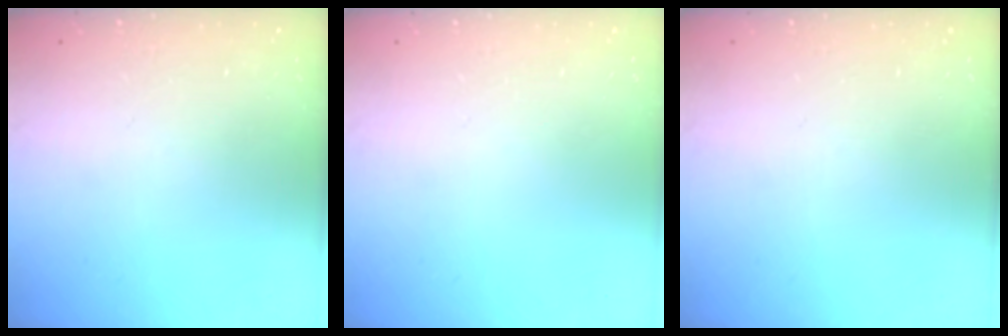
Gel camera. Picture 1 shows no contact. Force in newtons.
{"total": 0.0}
{"total": 0.0}